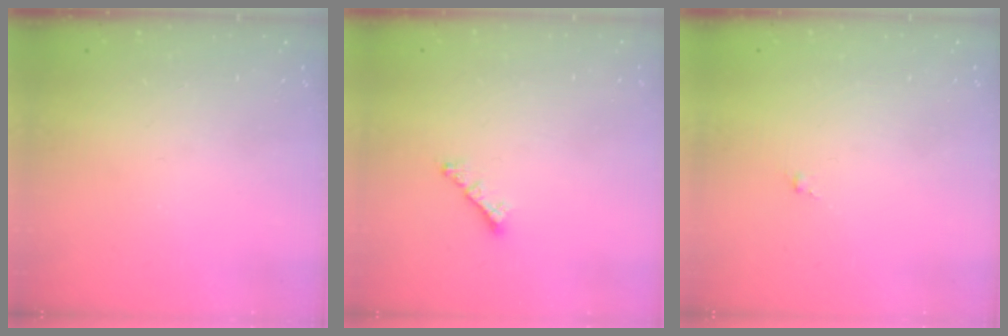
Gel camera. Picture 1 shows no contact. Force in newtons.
{"total": 1.8, "press": 1.7, "slide": 0.5}
{"total": 0.0}